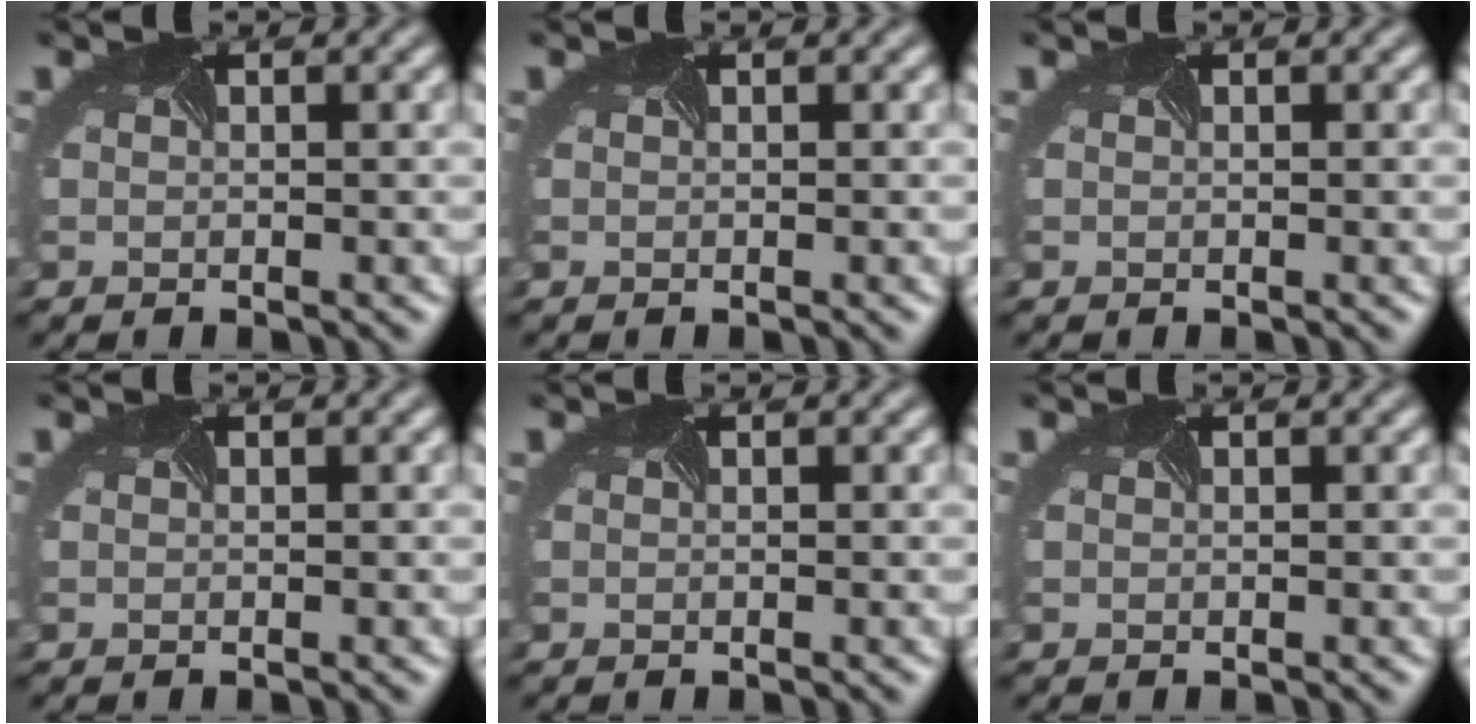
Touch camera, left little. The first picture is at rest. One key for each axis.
{"total": 0.0}
{"total": 0.0}
{"total": 0.0}
{"total": 0.0}
{"total": 0.0}